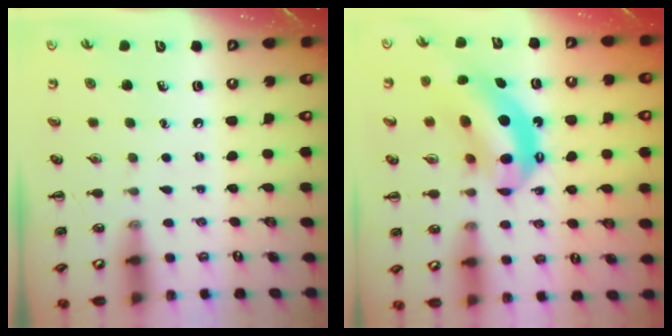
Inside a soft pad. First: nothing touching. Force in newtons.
{"total": 12.9, "press": 12.5, "slide": 3.3}